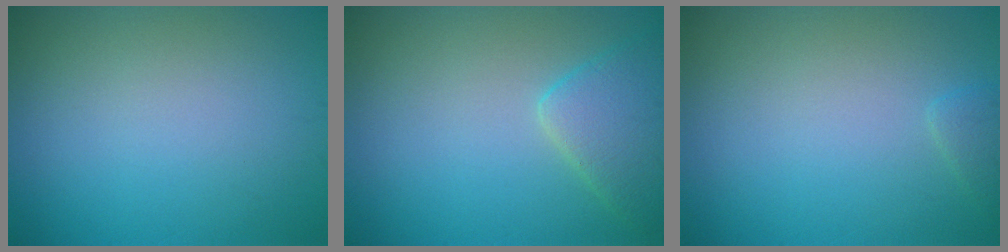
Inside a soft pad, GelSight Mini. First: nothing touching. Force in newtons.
{"total": 3.8, "press": 3.8, "slide": 0.3}
{"total": 0.9, "press": 0.9, "slide": 0.1}